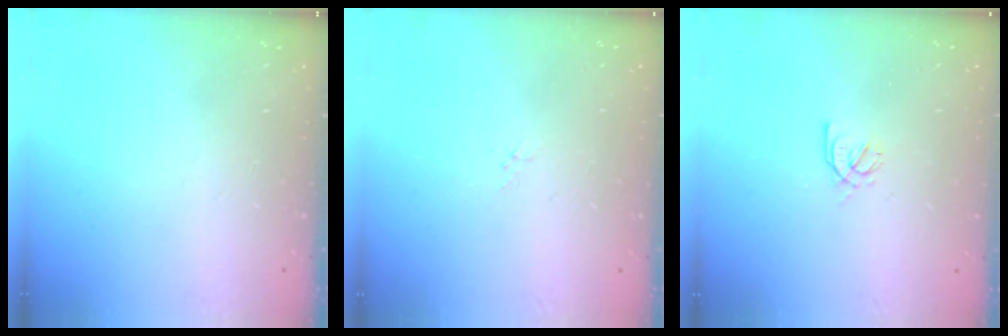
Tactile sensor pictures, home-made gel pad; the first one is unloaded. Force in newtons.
{"total": 1.7, "press": 1.6, "slide": 0.2}
{"total": 1.7, "press": 1.6, "slide": 0.5}